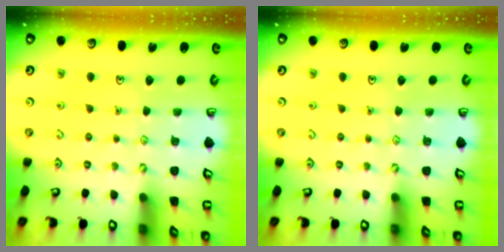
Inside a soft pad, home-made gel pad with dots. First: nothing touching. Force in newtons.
{"total": 0.0}